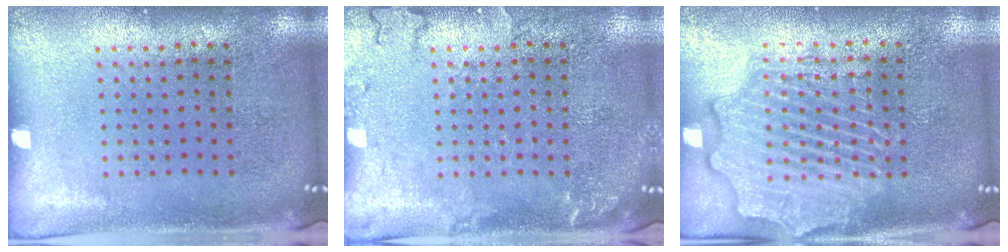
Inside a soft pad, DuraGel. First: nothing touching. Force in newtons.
{"total": 1.9, "press": 1.9, "slide": 0.3}
{"total": 3.9, "press": 3.9, "slide": 0.5}